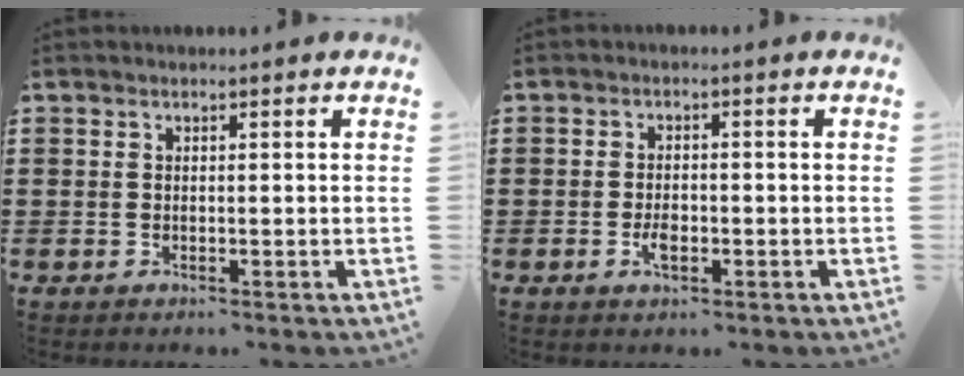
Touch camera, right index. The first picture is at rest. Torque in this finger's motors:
{"motor_torque": [0.01, 0.08, 0.30, 0.06]}